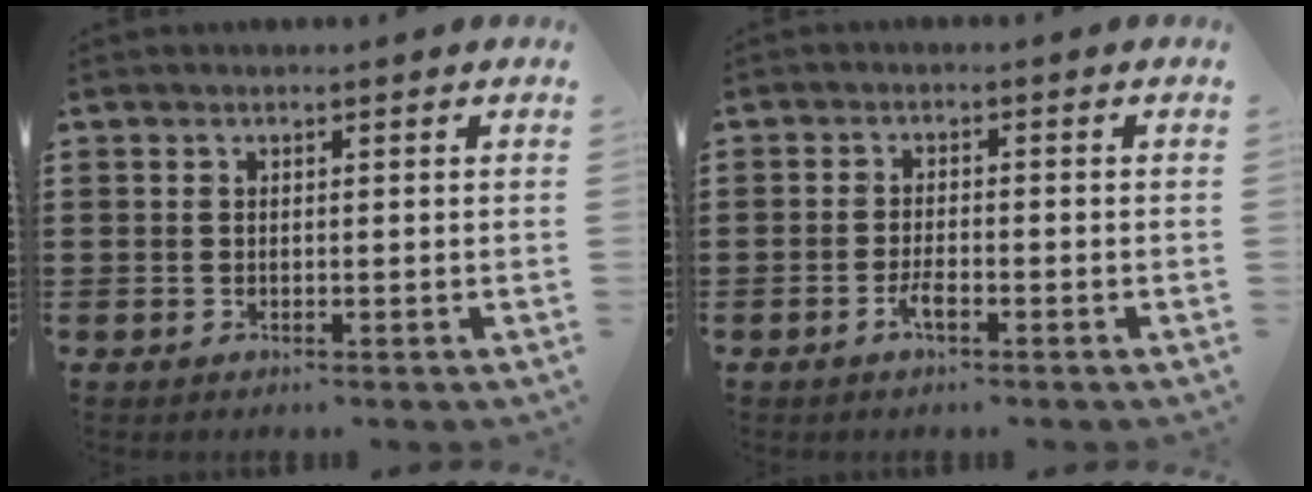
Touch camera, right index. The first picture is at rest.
{"total": 2.5, "force": [-1.4, 0.6, 2.0], "torque": [-0.042, 0.000, -0.029]}